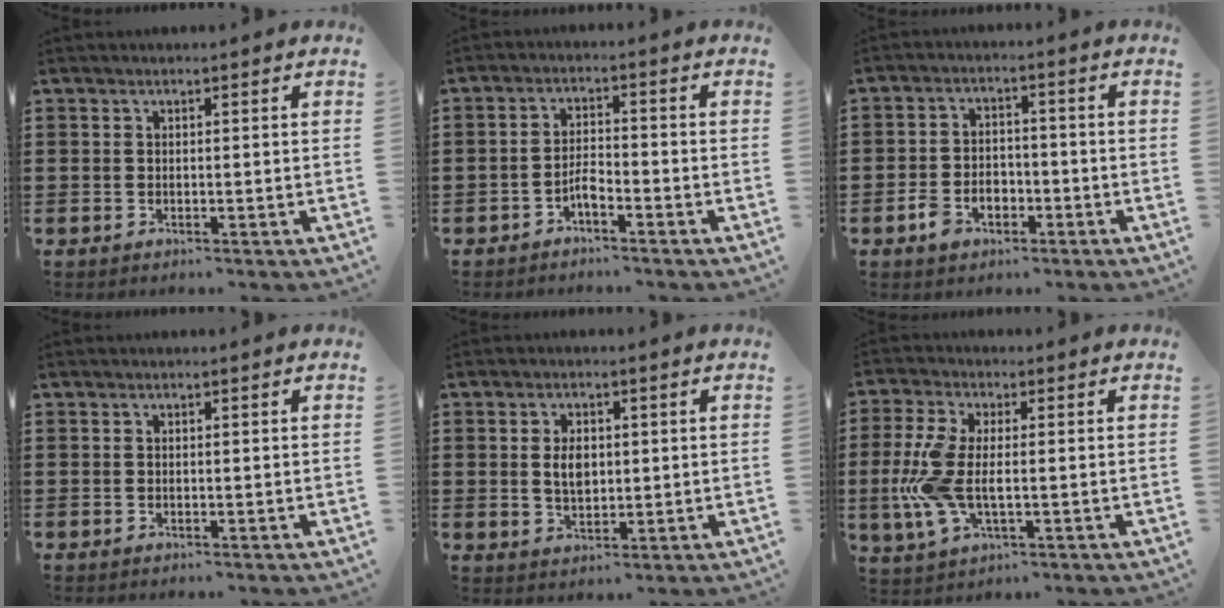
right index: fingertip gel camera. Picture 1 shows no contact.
{"total": 2.9, "force": [-2.0, 0.8, 1.9], "torque": [-0.045, 0.005, -0.041]}
{"total": 4.3, "force": [-2.6, 2.8, 2.1], "torque": [-0.059, 0.003, -0.055]}
{"total": 0.0}
{"total": 3.7, "force": [0.3, 2.6, 2.6], "torque": [-0.049, 0.007, 0.002]}
{"total": 8.1, "force": [-0.9, 3.9, 7.1], "torque": [-0.183, -0.012, -0.024]}